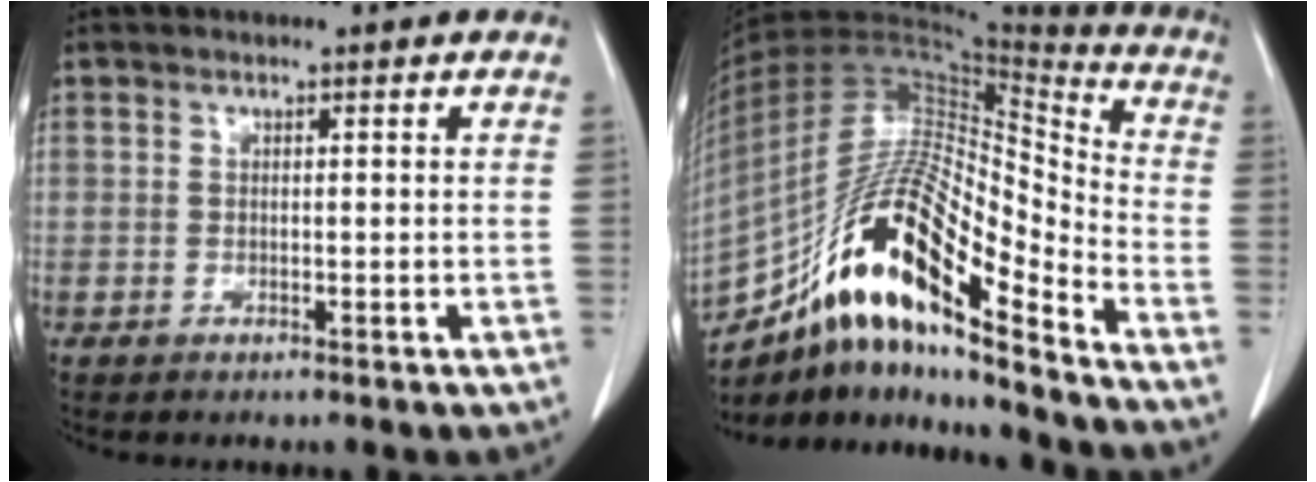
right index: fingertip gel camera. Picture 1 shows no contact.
{"total": 21.9, "force": [-13.4, 4.1, 16.8], "torque": [-0.325, 0.001, -0.237]}